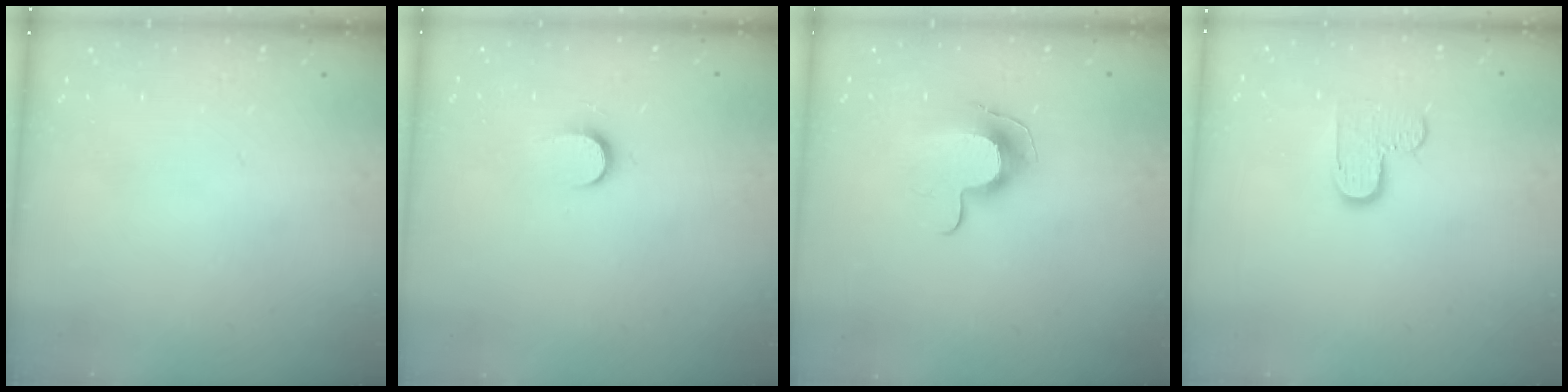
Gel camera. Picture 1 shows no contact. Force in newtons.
{"total": 5.6, "press": 5.5, "slide": 0.6}
{"total": 10.3, "press": 10.3, "slide": 0.4}
{"total": 6.8, "press": 6.8, "slide": 0.2}